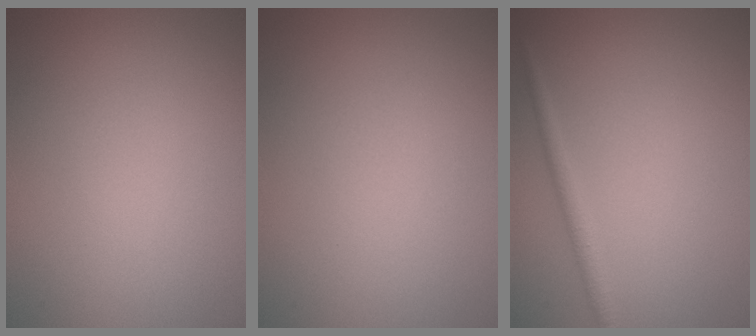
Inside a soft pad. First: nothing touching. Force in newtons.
{"total": 0.0}
{"total": 1.5, "press": 1.5, "slide": 0.1}